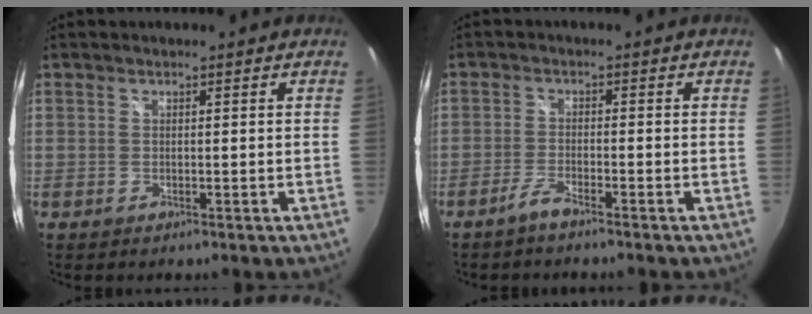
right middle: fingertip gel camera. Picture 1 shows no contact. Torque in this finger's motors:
{"motor_torque": [0.71, -0.56, 0.26, 0.06]}